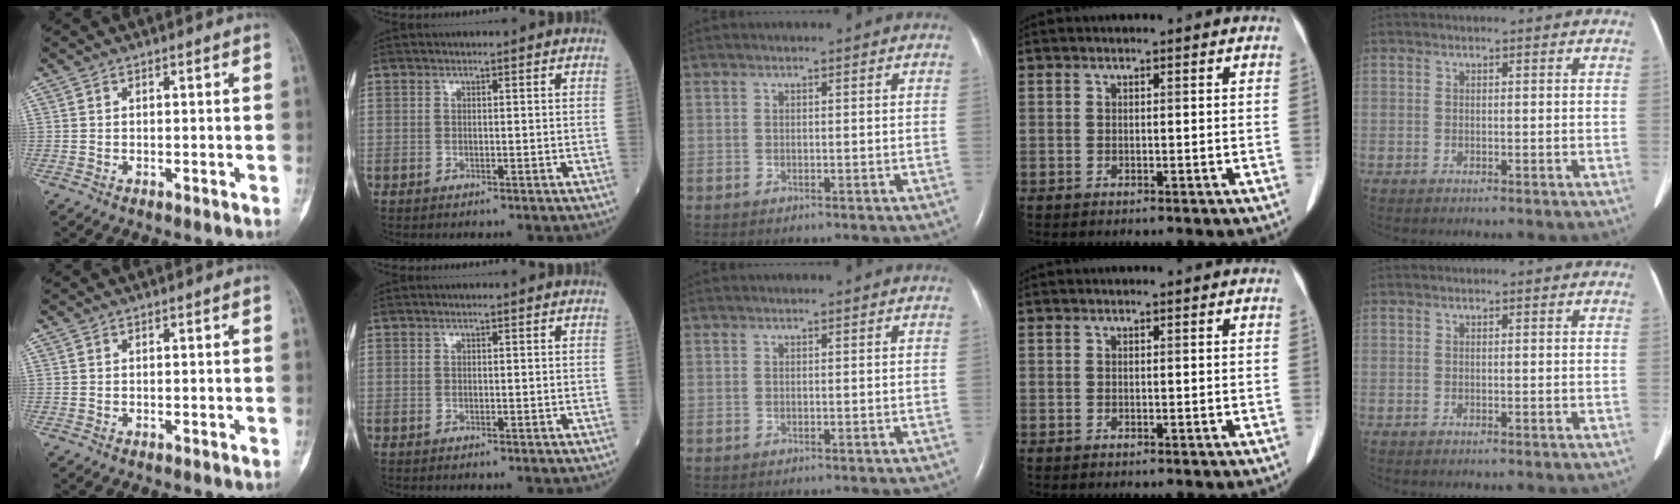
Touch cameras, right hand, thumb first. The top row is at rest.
{}